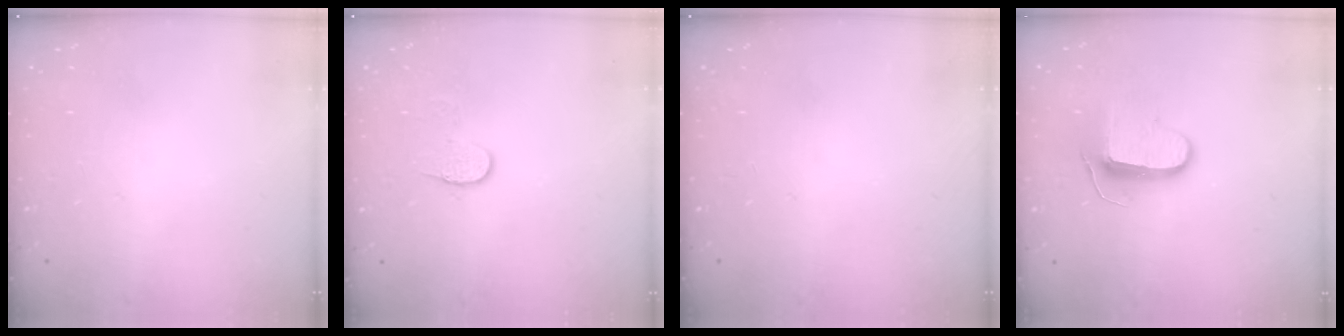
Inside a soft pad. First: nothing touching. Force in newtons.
{"total": 6.3, "press": 6.3, "slide": 0.4}
{"total": 0.0}
{"total": 9.7, "press": 9.7, "slide": 0.4}